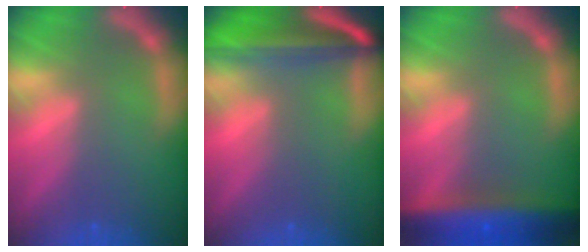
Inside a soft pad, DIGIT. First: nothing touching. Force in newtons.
{"total": 9.5}
{"total": 9.6}